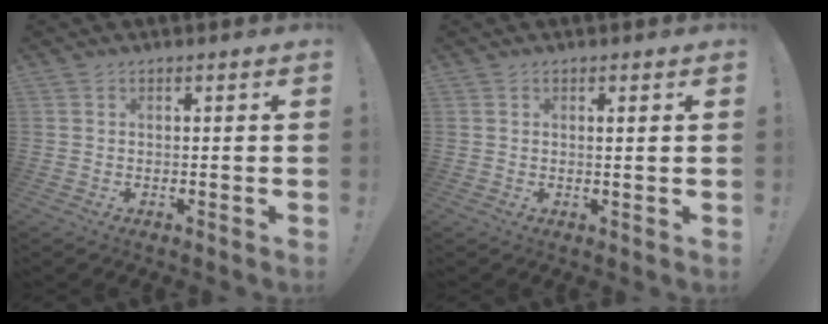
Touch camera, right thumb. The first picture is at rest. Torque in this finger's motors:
{"motor_torque": [-0.18, -0.44, 0.02, 0.21, -0.01]}